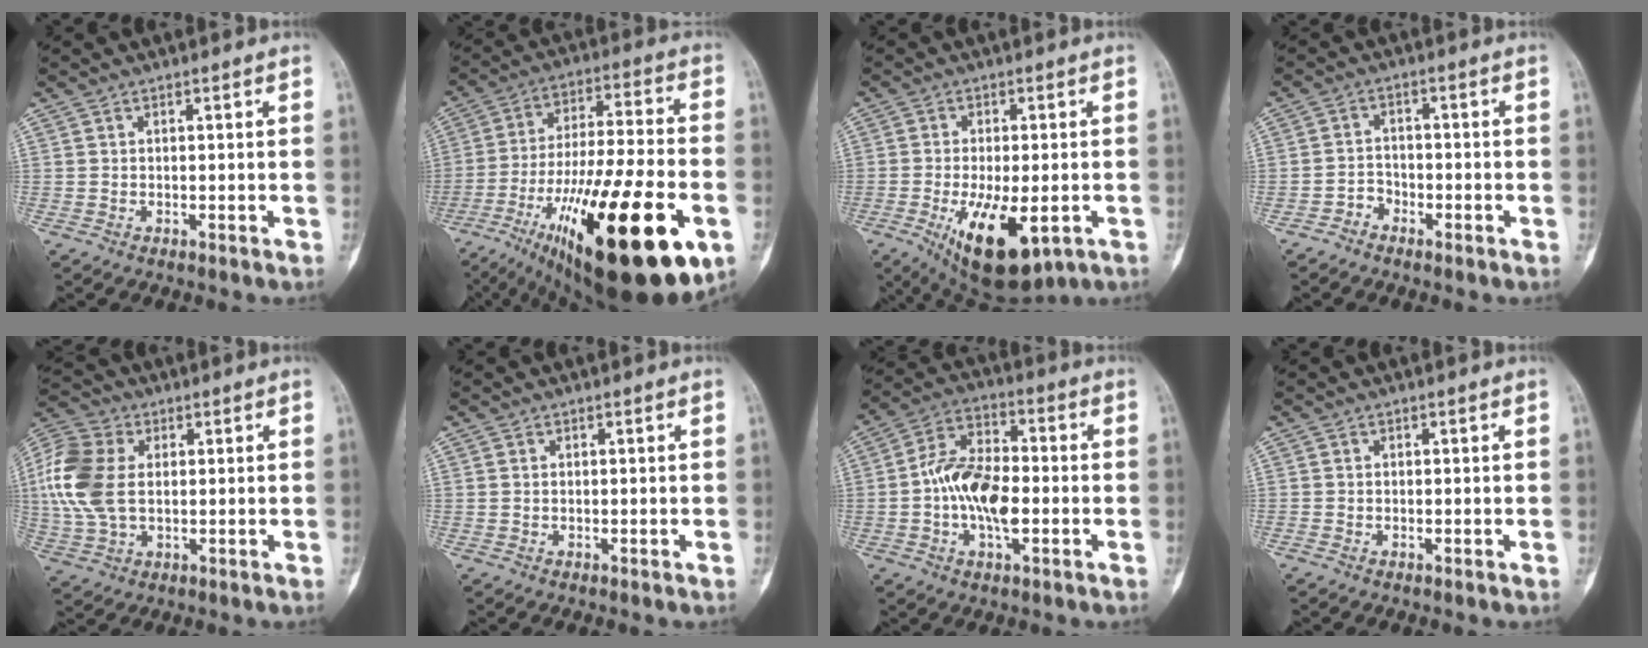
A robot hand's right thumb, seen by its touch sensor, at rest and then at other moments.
{"total": 33.4, "force": [-12.4, 10.2, 29.3], "torque": [-0.449, 0.026, -0.184]}
{"total": 13.9, "force": [-5.0, 6.0, 11.5], "torque": [-0.184, -0.010, -0.061]}
{"total": 2.8, "force": [-2.0, 1.9, 0.2], "torque": [0.008, 0.017, -0.043]}
{"total": 14.6, "force": [1.7, 9.5, 10.9], "torque": [-0.249, 0.011, 0.032]}
{"total": 0.0}
{"total": 12.8, "force": [-1.7, 6.6, 10.8], "torque": [-0.190, 0.025, -0.039]}
{"total": 0.0}